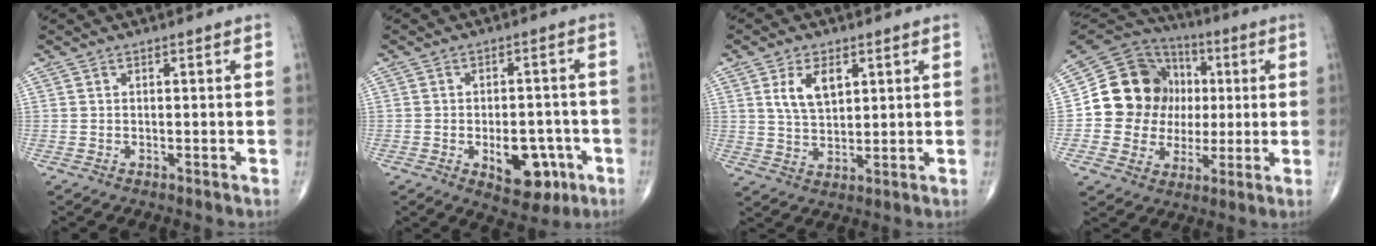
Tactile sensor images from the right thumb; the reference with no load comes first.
{"total": 9.8, "force": [-3.6, 5.7, 7.2], "torque": [-0.070, 0.019, -0.038]}
{"total": 7.0, "force": [2.7, 3.8, 5.1], "torque": [-0.085, -0.011, 0.057]}
{"total": 17.5, "force": [1.2, 15.5, 8.1], "torque": [-0.101, 0.029, 0.027]}